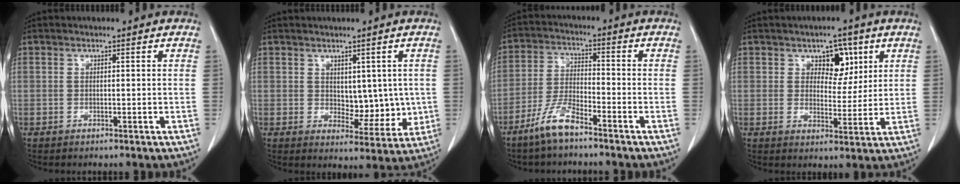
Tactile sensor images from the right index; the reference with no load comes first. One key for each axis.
{"total": 6.5, "fx": 0.7, "fy": 3.8, "fz": 5.2, "tx": -0.058, "ty": -0.004, "tz": 0.023}
{"total": 6.8, "fx": -5.0, "fy": 1.1, "fz": 4.5, "tx": -0.102, "ty": -0.009, "tz": -0.101}
{"total": 5.7, "fx": 2.7, "fy": 3.5, "fz": 3.6, "tx": -0.040, "ty": 0.007, "tz": 0.040}